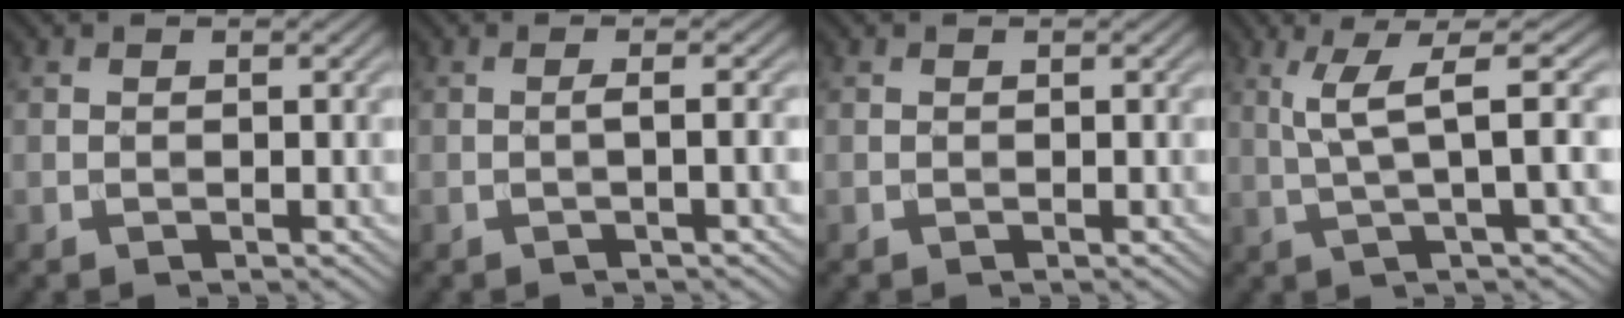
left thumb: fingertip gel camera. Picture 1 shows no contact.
{"total": 2.0, "force": [-0.2, 0.2, 2.0], "torque": [-0.029, 0.007, -0.011]}
{"total": 0.0}
{"total": 6.2, "force": [1.6, 0.7, 5.9], "torque": [-0.117, 0.018, 0.032]}